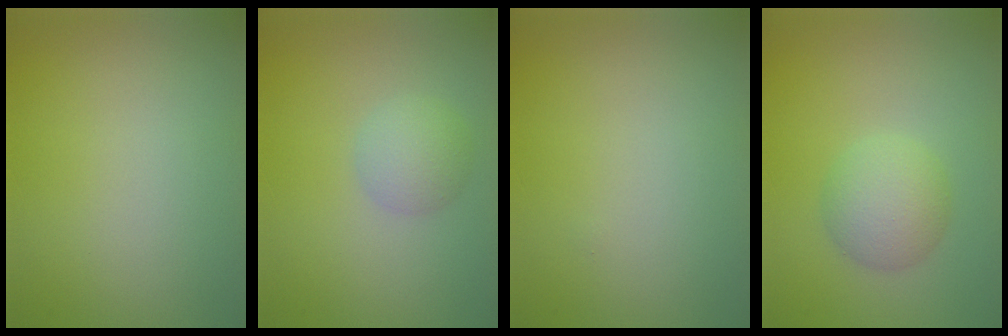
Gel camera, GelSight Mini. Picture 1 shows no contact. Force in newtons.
{"total": 2.3, "press": 2.3, "slide": 0.1}
{"total": 0.0}
{"total": 3.2, "press": 3.2, "slide": 0.1}